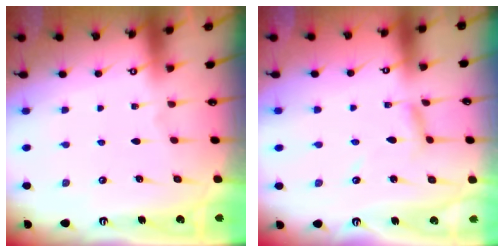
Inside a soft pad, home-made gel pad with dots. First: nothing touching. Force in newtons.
{"total": 5.1, "press": 5.1, "slide": 0.4}